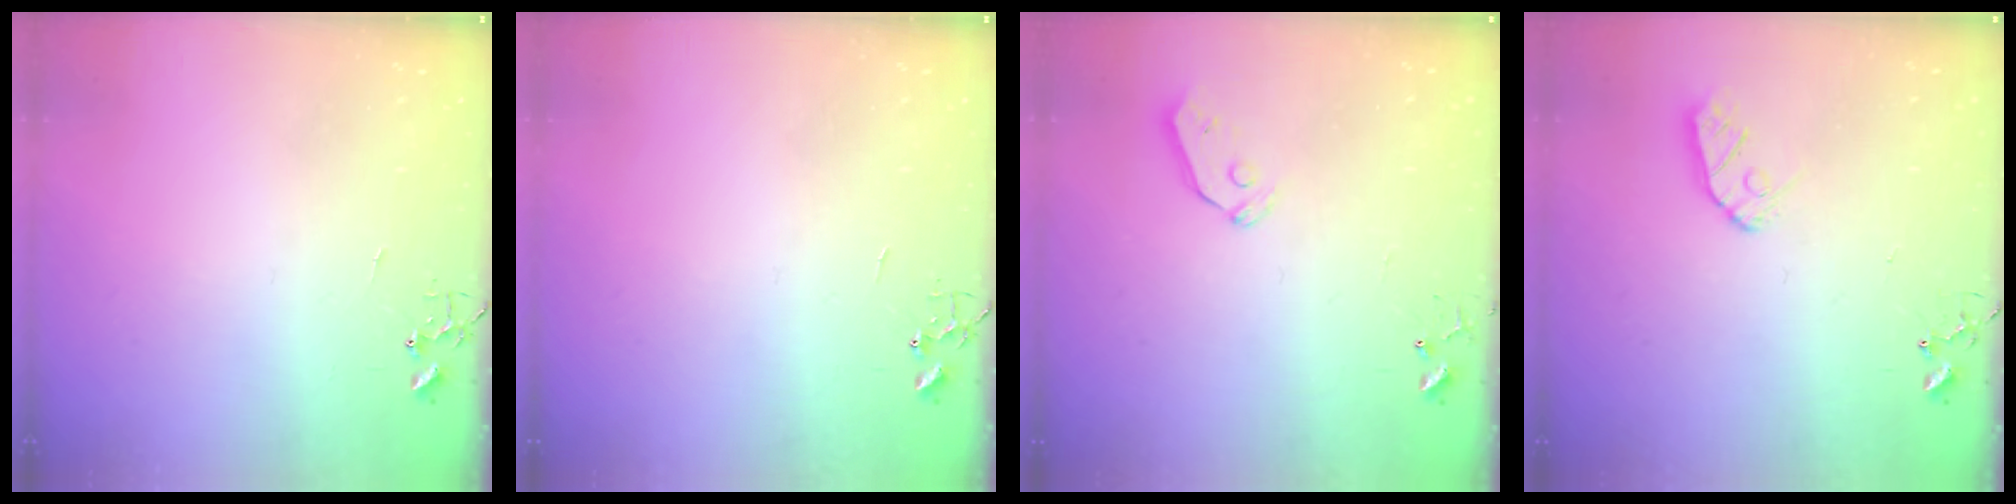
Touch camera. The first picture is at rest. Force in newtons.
{"total": 0.0}
{"total": 4.9, "press": 4.8, "slide": 0.9}
{"total": 8.0, "press": 8.0, "slide": 0.5}